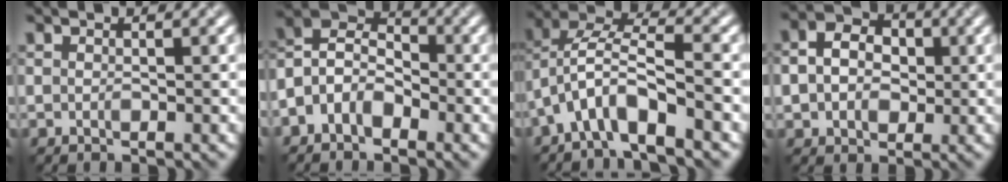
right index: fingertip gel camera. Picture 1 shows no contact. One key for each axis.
{"total": 5.5, "fx": -1.9, "fy": 3.9, "fz": 3.4, "tx": -0.062, "ty": 0.018, "tz": -0.040}
{"total": 5.7, "fx": -2.9, "fy": 1.8, "fz": 4.6, "tx": -0.086, "ty": 0.015, "tz": -0.061}
{"total": 6.1, "fx": 0.9, "fy": 4.8, "fz": 3.6, "tx": -0.066, "ty": 0.019, "tz": -0.011}